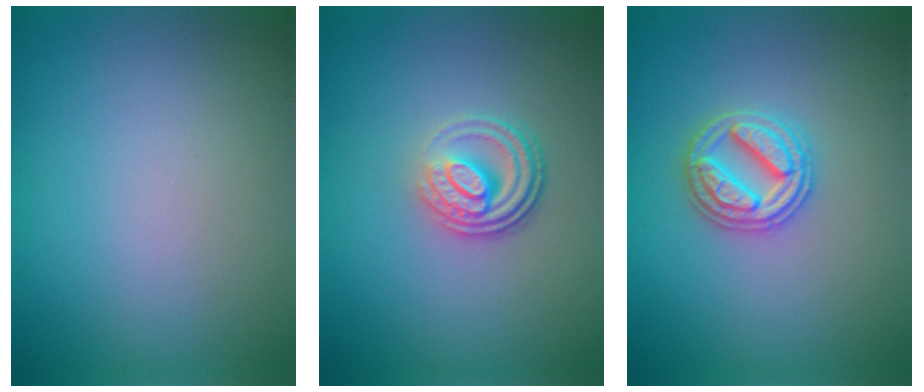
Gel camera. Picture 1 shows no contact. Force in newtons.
{"total": 3.9, "press": 2.7, "slide": 2.8}
{"total": 3.2, "press": 3.2, "slide": 0.6}